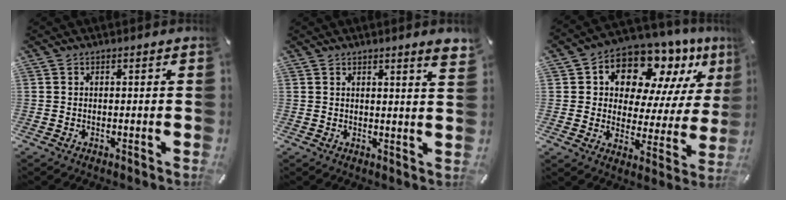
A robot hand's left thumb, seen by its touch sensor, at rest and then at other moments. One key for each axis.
{"total": 3.7, "fx": 2.7, "fy": 0.1, "fz": 2.5, "tx": -0.039, "ty": -0.013, "tz": 0.044}
{"total": 14.0, "fx": 10.5, "fy": 7.6, "fz": 5.3, "tx": -0.092, "ty": -0.090, "tz": 0.185}